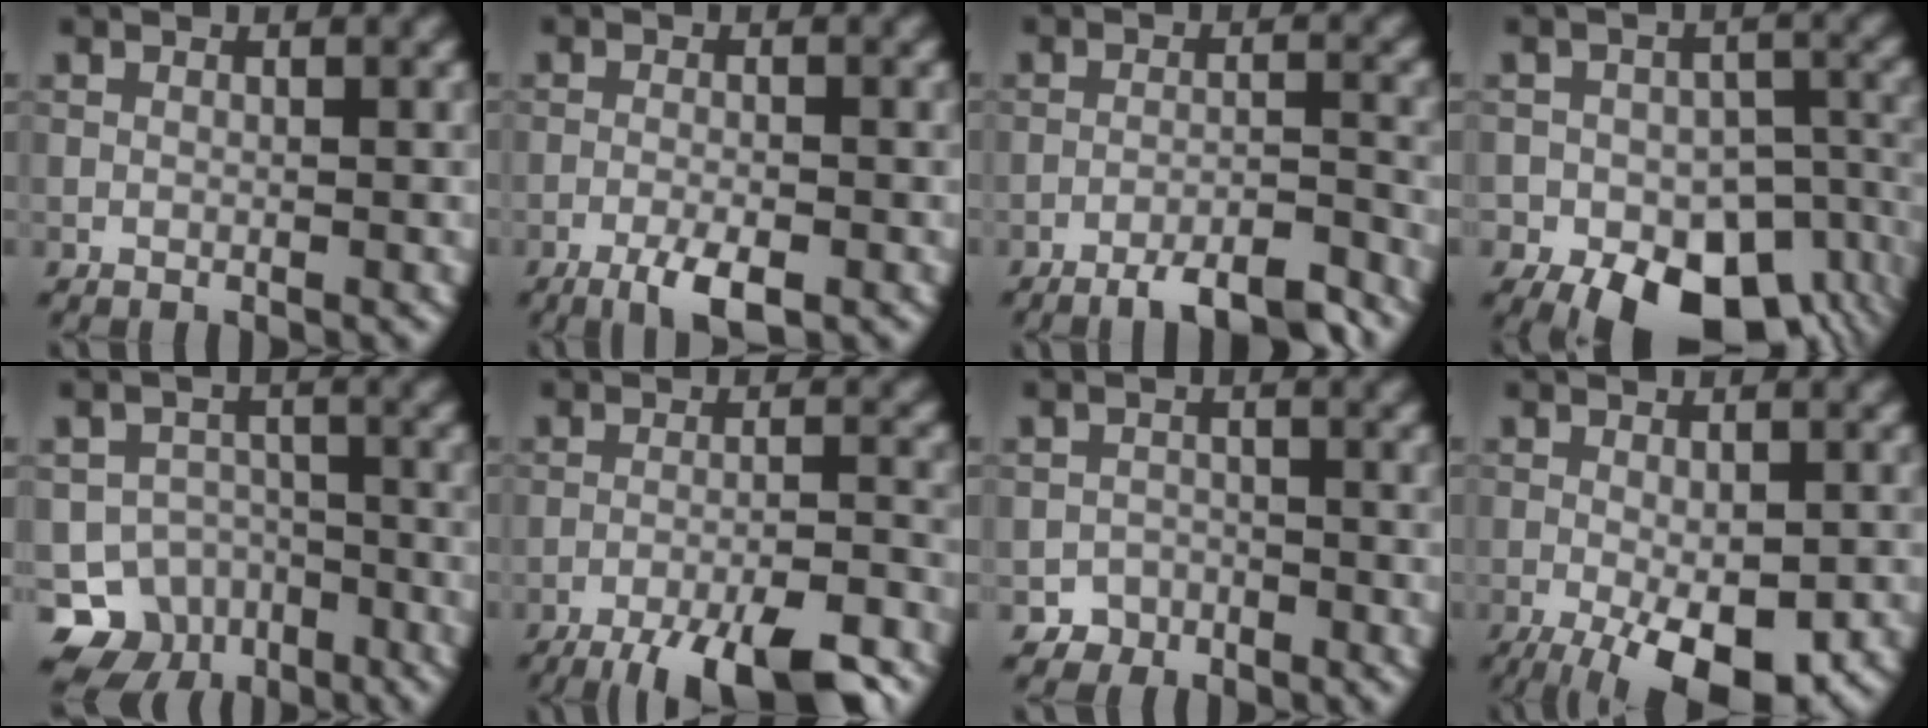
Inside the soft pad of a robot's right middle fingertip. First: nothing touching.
{"total": 3.6, "force": [-2.1, 0.9, 2.7], "torque": [-0.057, -0.003, -0.040]}
{"total": 7.3, "force": [-6.2, 1.6, 3.4], "torque": [-0.048, -0.001, -0.087]}
{"total": 12.9, "force": [-7.0, 8.1, 7.3], "torque": [-0.097, -0.032, -0.084]}
{"total": 7.0, "force": [-4.7, 5.0, 1.3], "torque": [0.008, -0.007, -0.063]}
{"total": 11.9, "force": [-9.5, 2.8, 6.6], "torque": [-0.105, -0.019, -0.132]}
{"total": 2.3, "force": [-1.8, 1.4, -0.3], "torque": [0.019, 0.007, -0.031]}
{"total": 8.9, "force": [-4.2, 3.1, 7.3], "torque": [-0.123, -0.021, -0.051]}